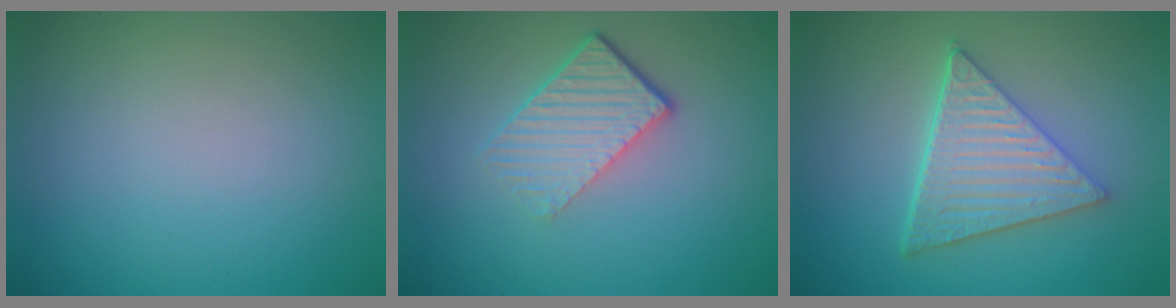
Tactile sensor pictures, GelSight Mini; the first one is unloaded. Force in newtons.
{"total": 4.4, "press": 2.8, "slide": 3.3}
{"total": 6.1, "press": 4.5, "slide": 4.1}